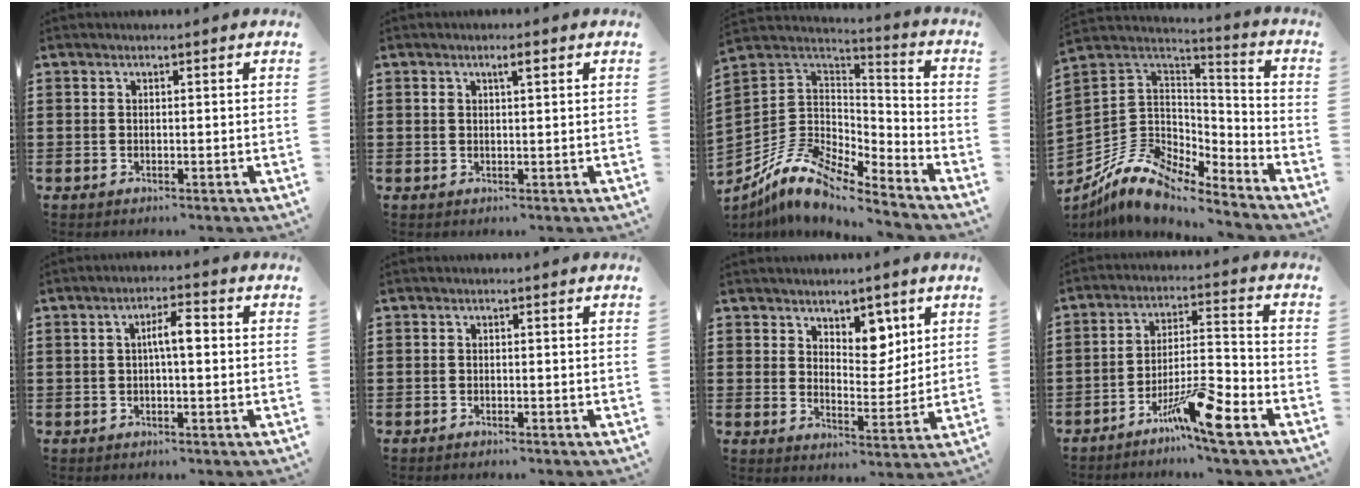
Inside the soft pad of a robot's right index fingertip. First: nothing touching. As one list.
[{"total": 2.0, "force": [0.9, 0.5, 1.7], "torque": [-0.026, 0.001, 0.011]}, {"total": 9.9, "force": [-7.6, 4.2, 4.8], "torque": [-0.122, 0.008, -0.156]}, {"total": 9.8, "force": [-7.4, 5.3, 3.7], "torque": [-0.107, 0.008, -0.149]}, {"total": 3.9, "force": [0.1, 0.8, 3.8], "torque": [-0.070, 0.009, -0.003]}, {"total": 0.6, "force": [-0.6, 0.2, 0.0], "torque": [-0.002, 0.001, -0.013]}, {"total": 5.6, "force": [4.0, 3.3, 2.2], "torque": [-0.036, -0.012, 0.068]}, {"total": 9.5, "force": [-6.2, 1.0, 7.0], "torque": [-0.131, 0.006, -0.115]}]